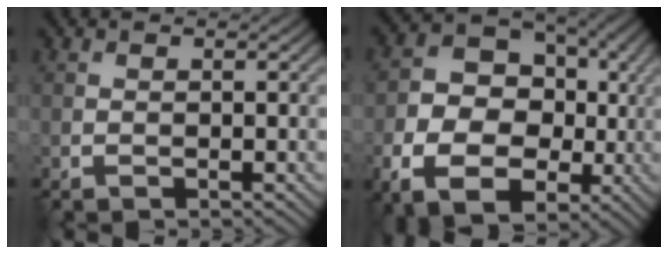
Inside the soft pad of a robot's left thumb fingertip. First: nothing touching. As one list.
[{"total": 11.5, "force": [-2.7, 8.6, 7.0], "torque": [-0.132, -0.025, -0.059]}]